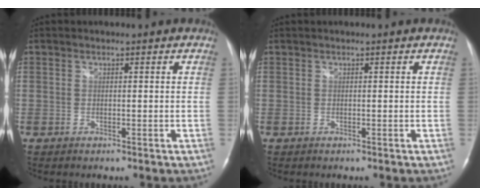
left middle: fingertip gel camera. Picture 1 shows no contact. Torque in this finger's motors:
{"motor_torque": [0.08, 0.03, -0.08, -0.01]}